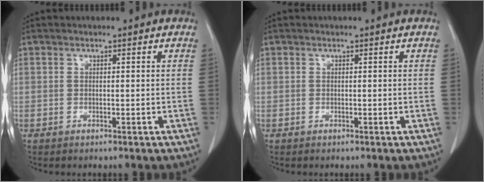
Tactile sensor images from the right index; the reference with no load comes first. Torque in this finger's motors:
{"motor_torque": [0.00, 0.00, 0.00, 0.00]}